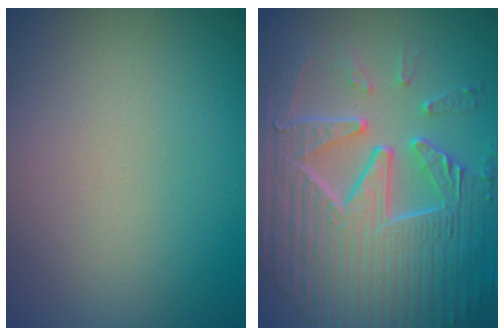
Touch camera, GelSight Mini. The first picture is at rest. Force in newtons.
{"total": 9.4, "press": 6.4, "slide": 6.9}